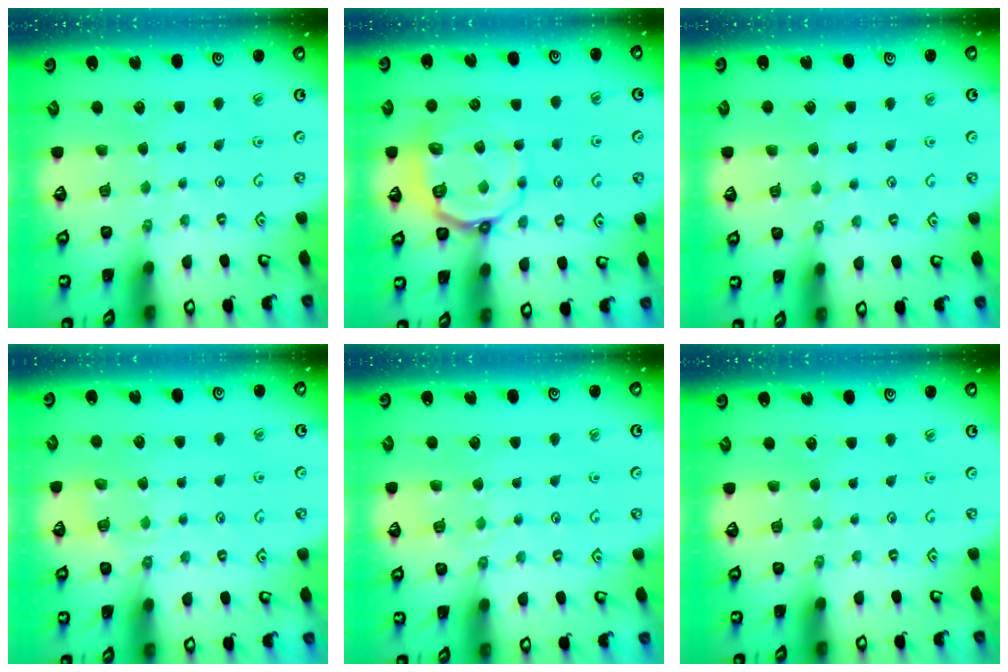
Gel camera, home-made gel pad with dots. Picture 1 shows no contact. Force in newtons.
{"total": 10.2, "press": 9.7, "slide": 3.1}
{"total": 4.3, "press": 4.3, "slide": 0.3}
{"total": 5.9, "press": 5.8, "slide": 1.0}
{"total": 2.5, "press": 2.5, "slide": 0.4}
{"total": 0.0}